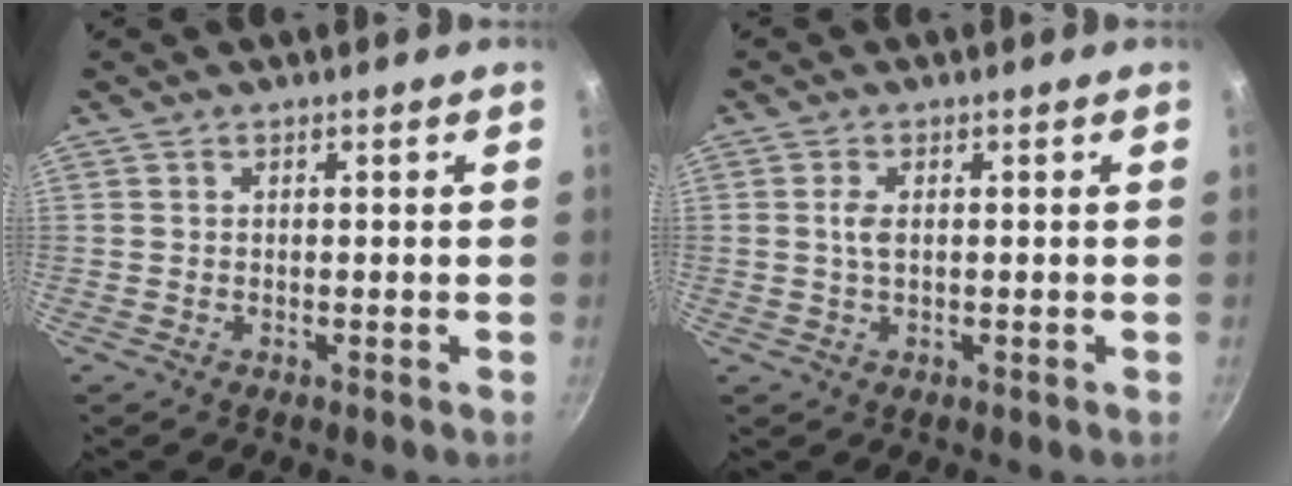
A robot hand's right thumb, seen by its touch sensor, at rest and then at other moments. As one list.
[{"total": 2.2, "force": [0.2, 1.0, 2.0], "torque": [-0.042, 0.001, 0.004]}]